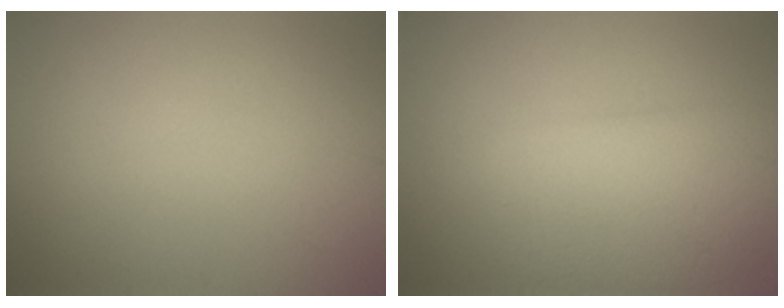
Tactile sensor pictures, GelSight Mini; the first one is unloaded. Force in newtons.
{"total": 5.6, "press": 5.6, "slide": 0.1}